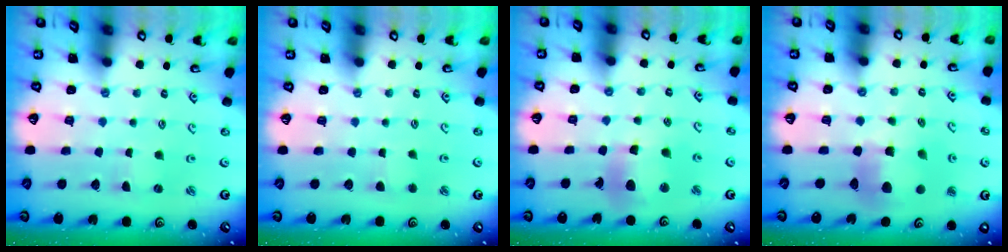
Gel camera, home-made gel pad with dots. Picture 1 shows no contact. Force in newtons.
{"total": 2.9, "press": 2.9, "slide": 0.3}
{"total": 11.5, "press": 11.2, "slide": 2.7}
{"total": 11.0, "press": 10.9, "slide": 1.4}